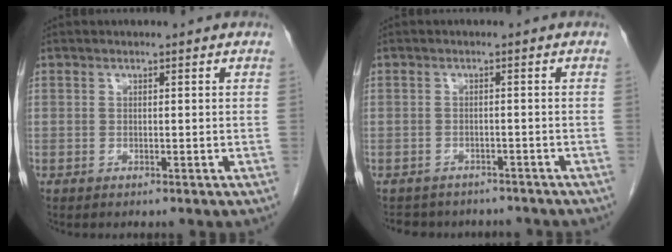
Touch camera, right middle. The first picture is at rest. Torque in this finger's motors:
{"motor_torque": [0.26, -0.26, 0.02, 0.01]}